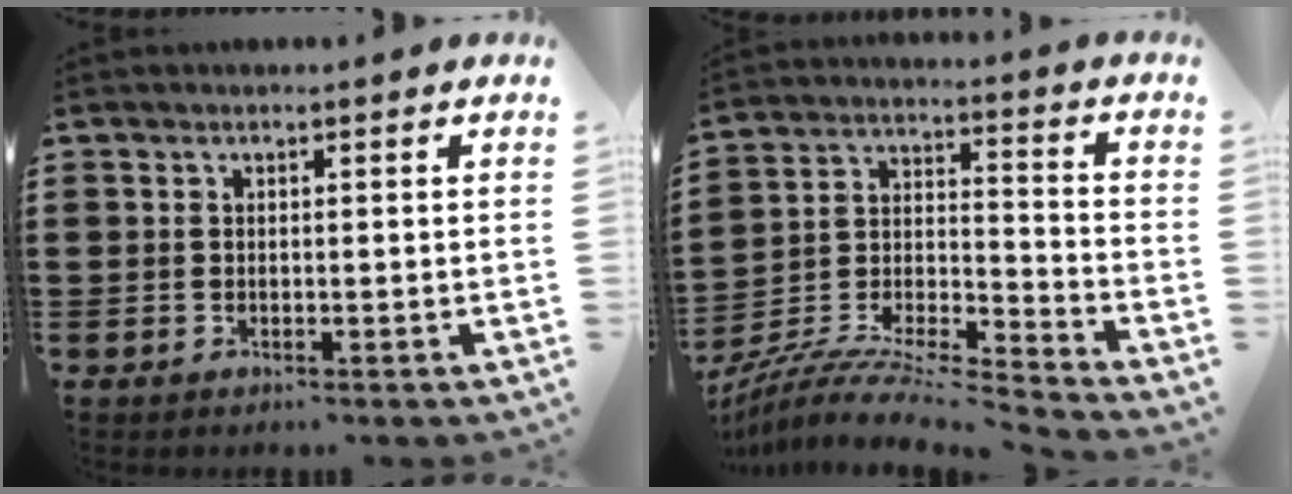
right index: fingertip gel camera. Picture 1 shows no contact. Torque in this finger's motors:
{"motor_torque": [-0.46, 1.68, -1.06, 0.02]}